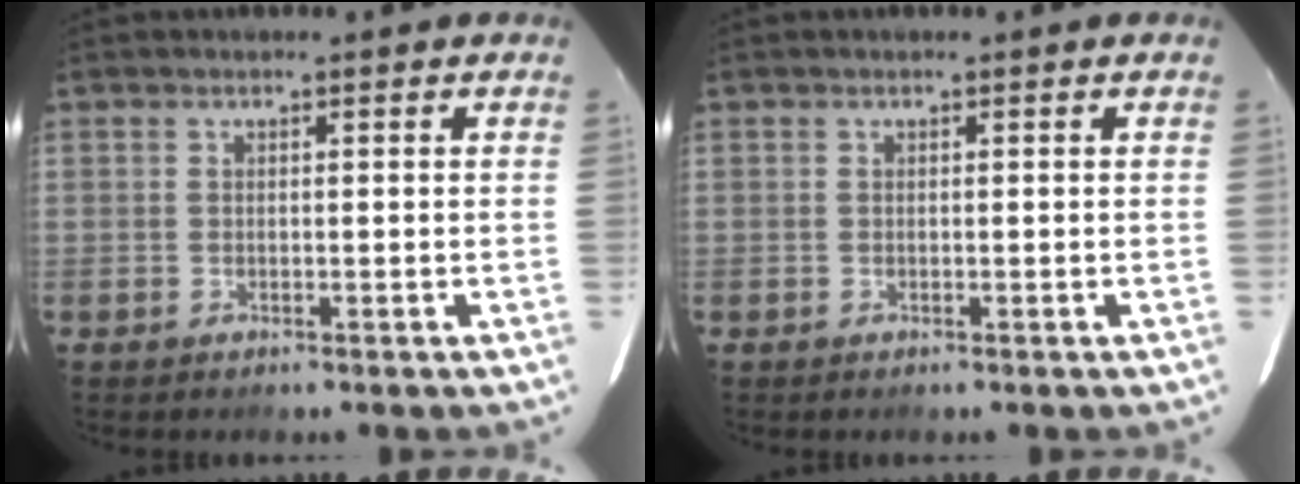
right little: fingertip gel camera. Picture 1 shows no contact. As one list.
[{"total": 0.0}]